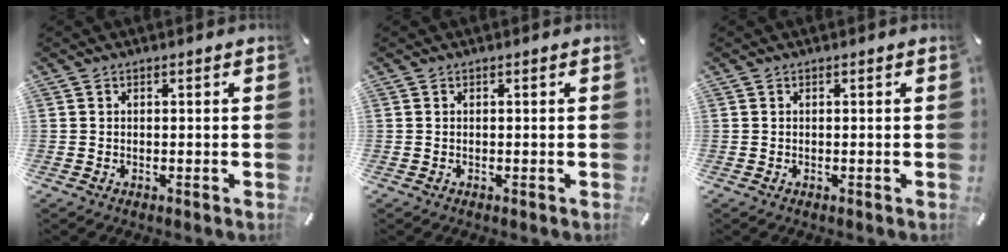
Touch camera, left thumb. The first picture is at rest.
{"total": 0.0}
{"total": 0.0}